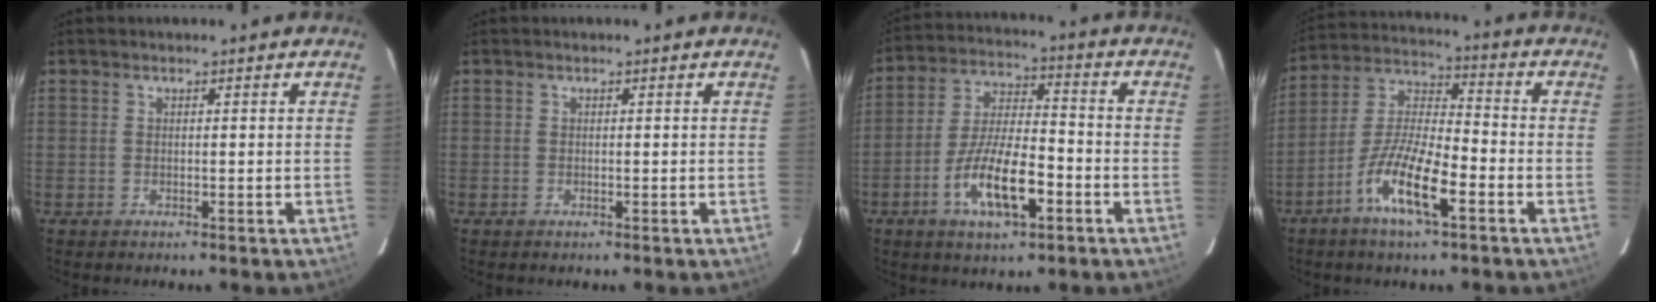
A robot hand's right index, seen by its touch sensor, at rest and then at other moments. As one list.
[{"total": 0.0}, {"total": 12.8, "force": [-5.6, 4.2, 10.8], "torque": [-0.214, -0.004, -0.097]}, {"total": 12.5, "force": [-6.3, 3.0, 10.4], "torque": [-0.209, -0.002, -0.125]}]